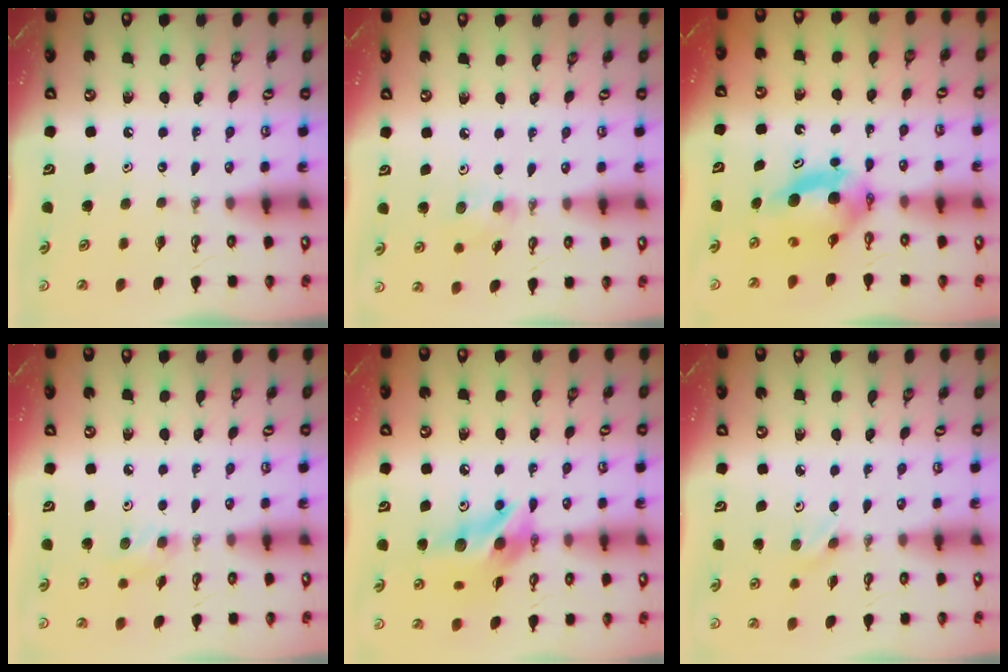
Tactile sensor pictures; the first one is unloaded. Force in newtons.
{"total": 5.2, "press": 5.0, "slide": 1.4}
{"total": 5.5, "press": 5.1, "slide": 1.9}
{"total": 9.0, "press": 5.2, "slide": 7.4}
{"total": 14.3, "press": 14.3, "slide": 1.0}
{"total": 2.7, "press": 2.3, "slide": 1.4}